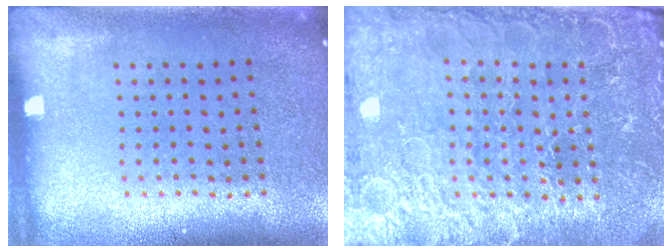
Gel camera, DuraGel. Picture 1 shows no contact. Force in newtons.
{"total": 4.0, "press": 3.9, "slide": 1.1}